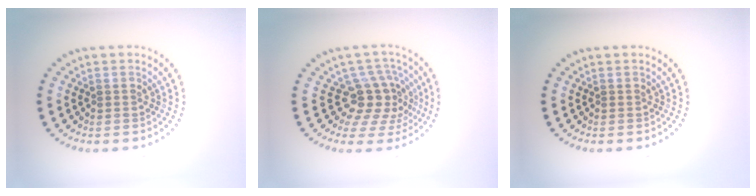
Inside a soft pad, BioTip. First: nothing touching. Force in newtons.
{"total": 4.1, "press": 3.1, "slide": 2.7}
{"total": 0.0}